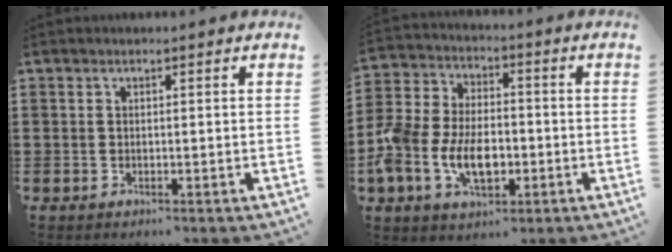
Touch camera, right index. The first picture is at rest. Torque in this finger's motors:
{"motor_torque": [1.78, -0.36, 1.05, 0.21]}